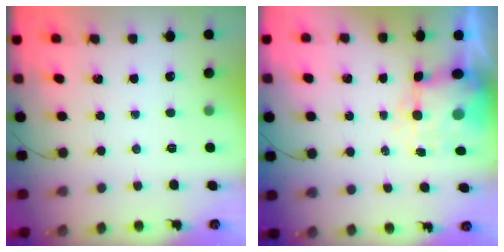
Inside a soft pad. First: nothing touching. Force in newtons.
{"total": 7.7, "press": 7.5, "slide": 1.8}